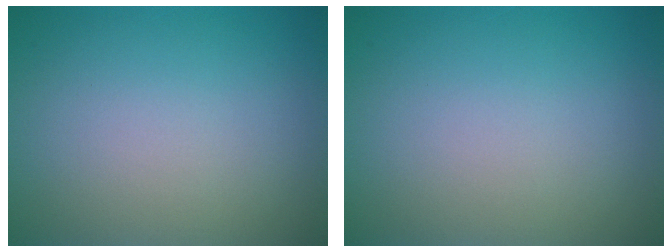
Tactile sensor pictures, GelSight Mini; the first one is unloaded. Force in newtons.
{"total": 0.0}